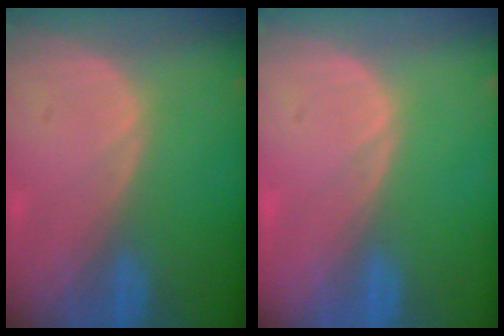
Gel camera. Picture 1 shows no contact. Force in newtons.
{"total": 0.0}